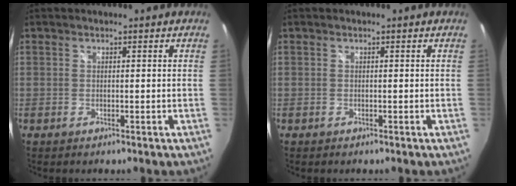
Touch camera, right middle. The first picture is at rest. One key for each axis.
{"total": 0.0}